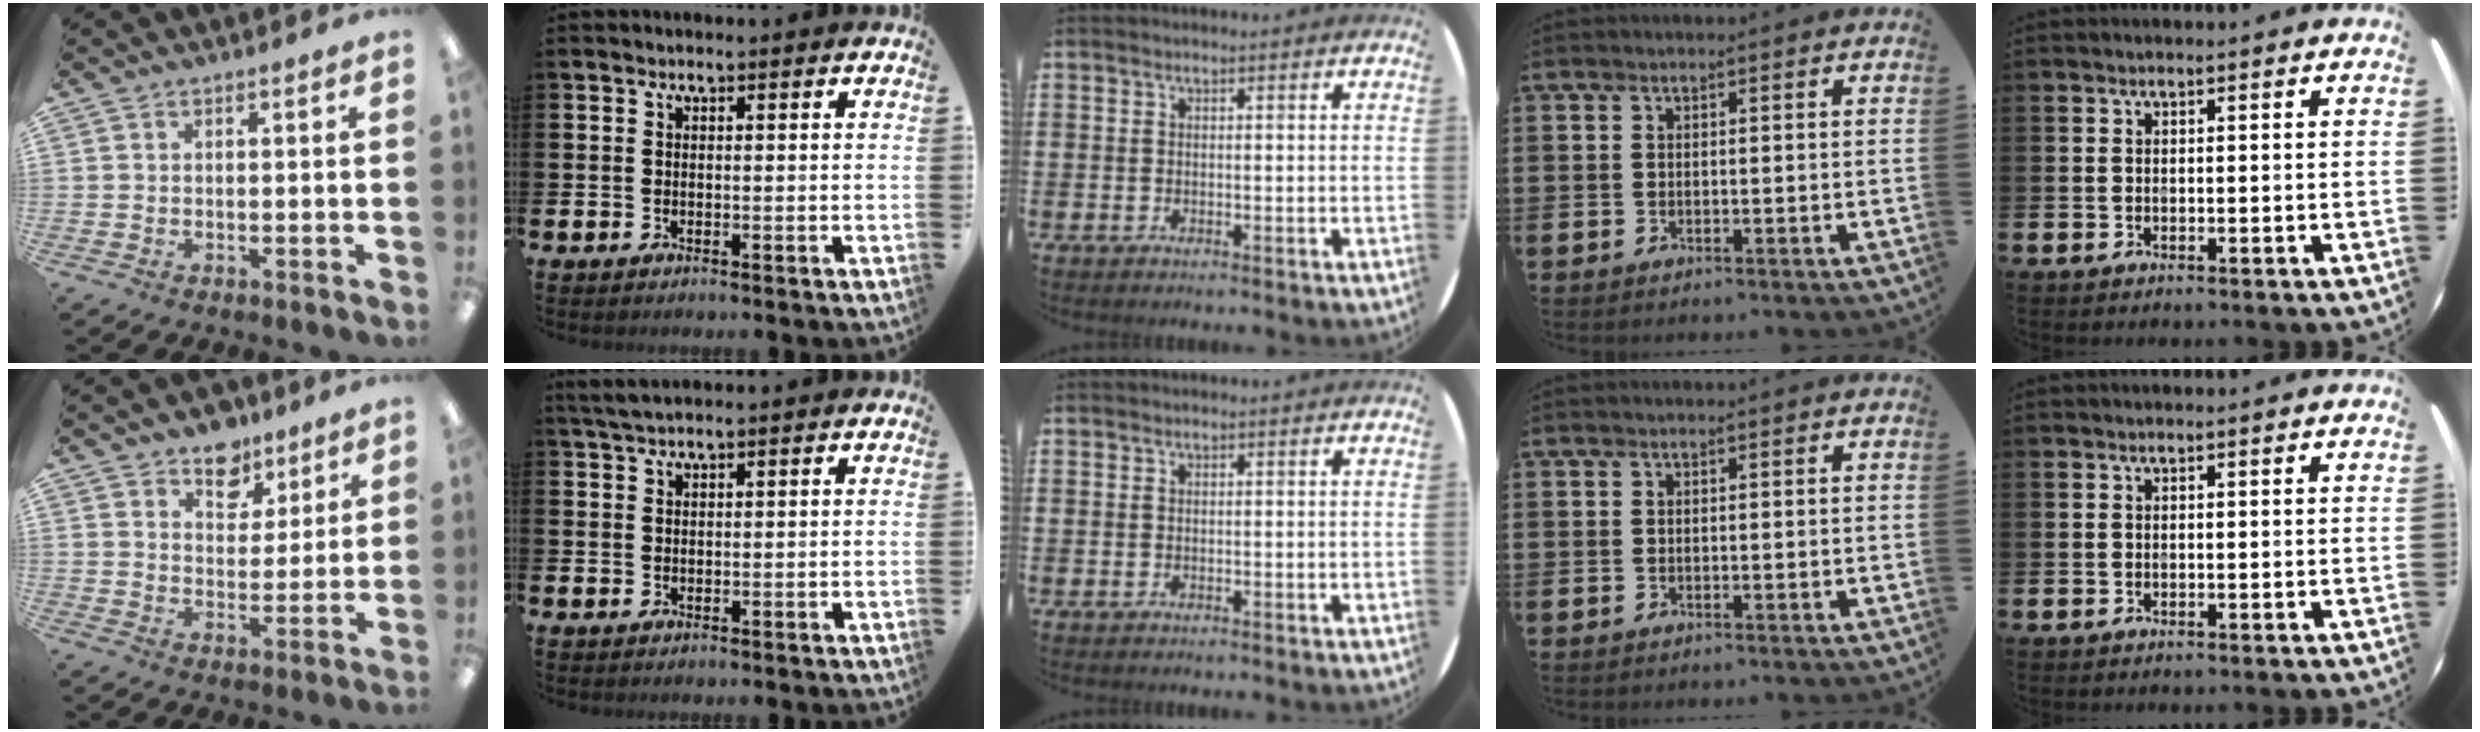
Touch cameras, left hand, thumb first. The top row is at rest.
{"thumb": {"total": 8.4, "force": [6.5, 5.0, 1.7], "torque": [-0.015, -0.043, 0.118]}, "index": {"total": 2.3, "force": [2.0, 0.4, 1.2], "torque": [-0.025, 0.004, 0.036]}}